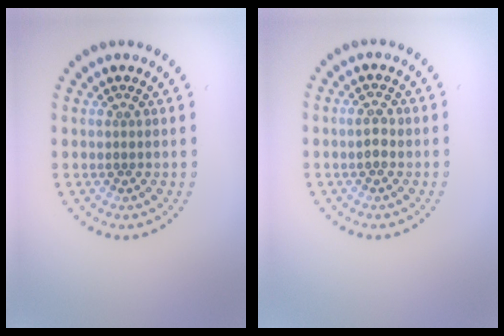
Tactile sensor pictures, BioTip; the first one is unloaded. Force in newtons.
{"total": 1.3, "press": 1.3, "slide": 0.2}